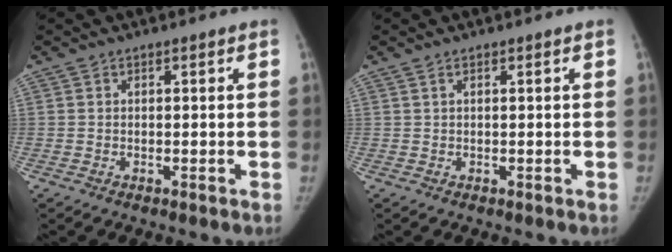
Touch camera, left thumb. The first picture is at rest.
{"total": 0.5, "force": [0.3, 0.0, 0.4], "torque": [-0.012, 0.005, 0.007]}